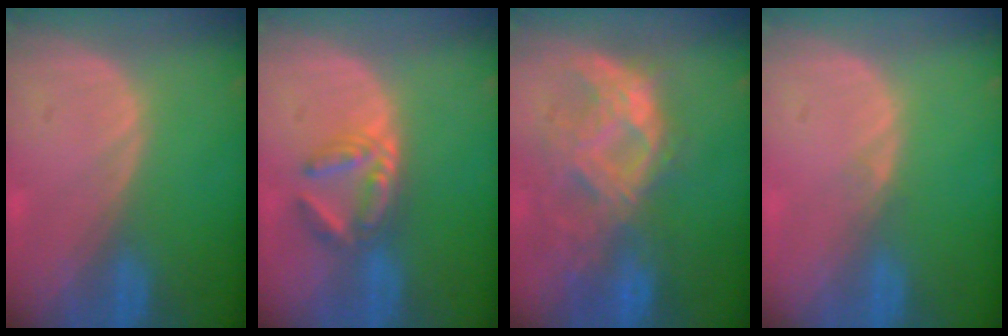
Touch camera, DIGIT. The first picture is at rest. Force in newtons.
{"total": 5.9, "press": 5.2, "slide": 2.8}
{"total": 9.8, "press": 8.8, "slide": 4.2}
{"total": 0.7, "press": 0.7, "slide": 0.1}